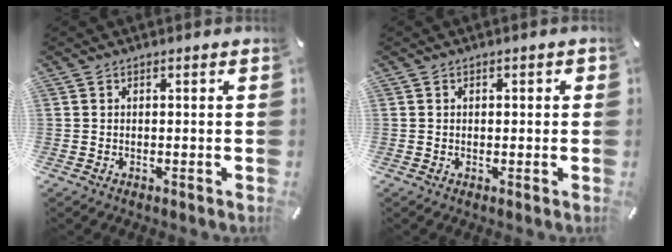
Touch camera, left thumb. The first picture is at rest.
{"total": 1.0, "force": [-0.2, 0.9, 0.4], "torque": [-0.008, 0.005, -0.005]}